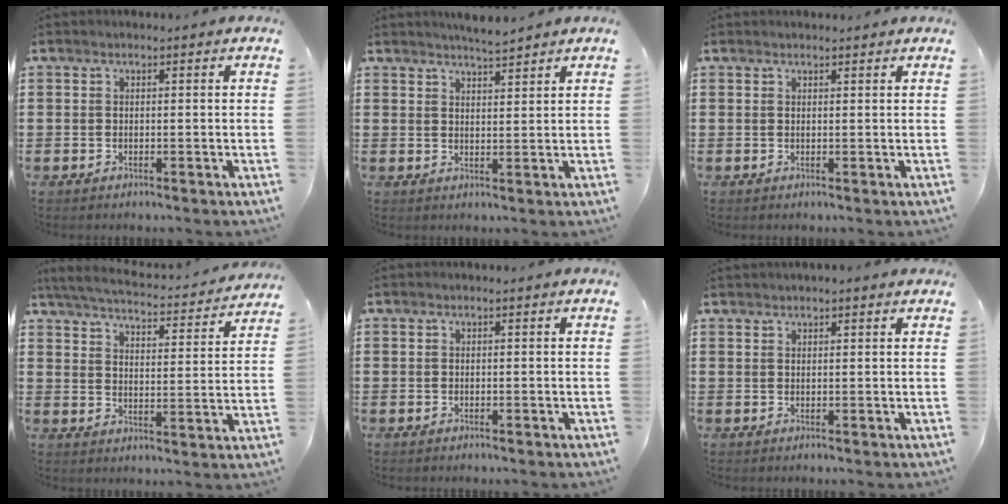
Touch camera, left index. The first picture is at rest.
{"total": 3.2, "force": [3.1, -0.1, 0.7], "torque": [-0.020, -0.005, 0.057]}
{"total": 0.6, "force": [0.6, 0.0, 0.1], "torque": [-0.004, -0.001, 0.012]}
{"total": 4.7, "force": [4.4, -0.2, 1.6], "torque": [-0.056, -0.035, 0.070]}
{"total": 0.0}
{"total": 1.2, "force": [1.1, 0.0, 0.3], "torque": [-0.007, 0.000, 0.022]}